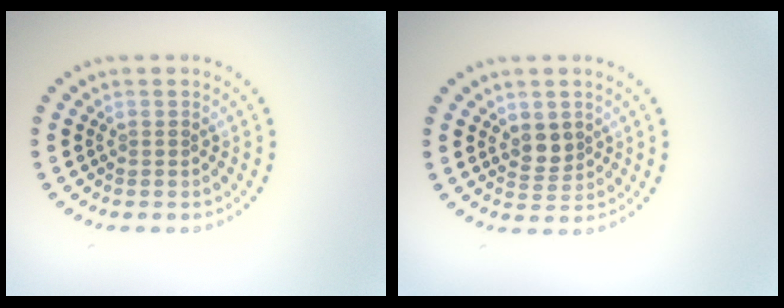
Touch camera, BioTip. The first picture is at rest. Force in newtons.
{"total": 2.0, "press": 1.8, "slide": 0.9}